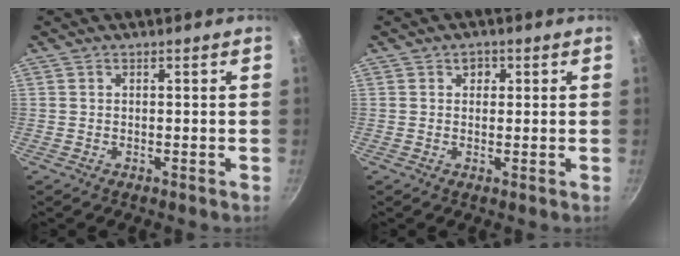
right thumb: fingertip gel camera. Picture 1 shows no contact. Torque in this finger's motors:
{"motor_torque": [-0.05, 0.12, -0.19, 0.06, 0.05]}